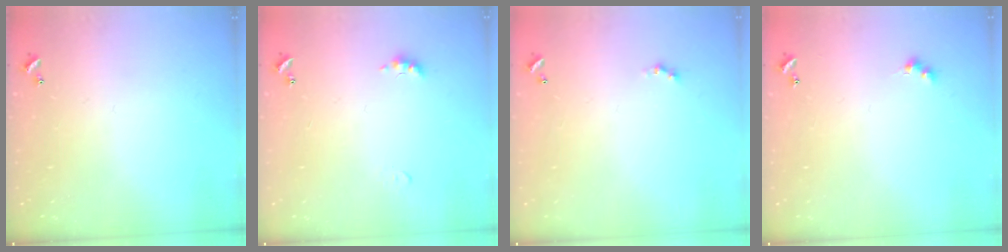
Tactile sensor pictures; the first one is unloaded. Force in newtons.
{"total": 3.2, "press": 3.1, "slide": 0.6}
{"total": 0.0}
{"total": 3.0, "press": 2.9, "slide": 0.5}